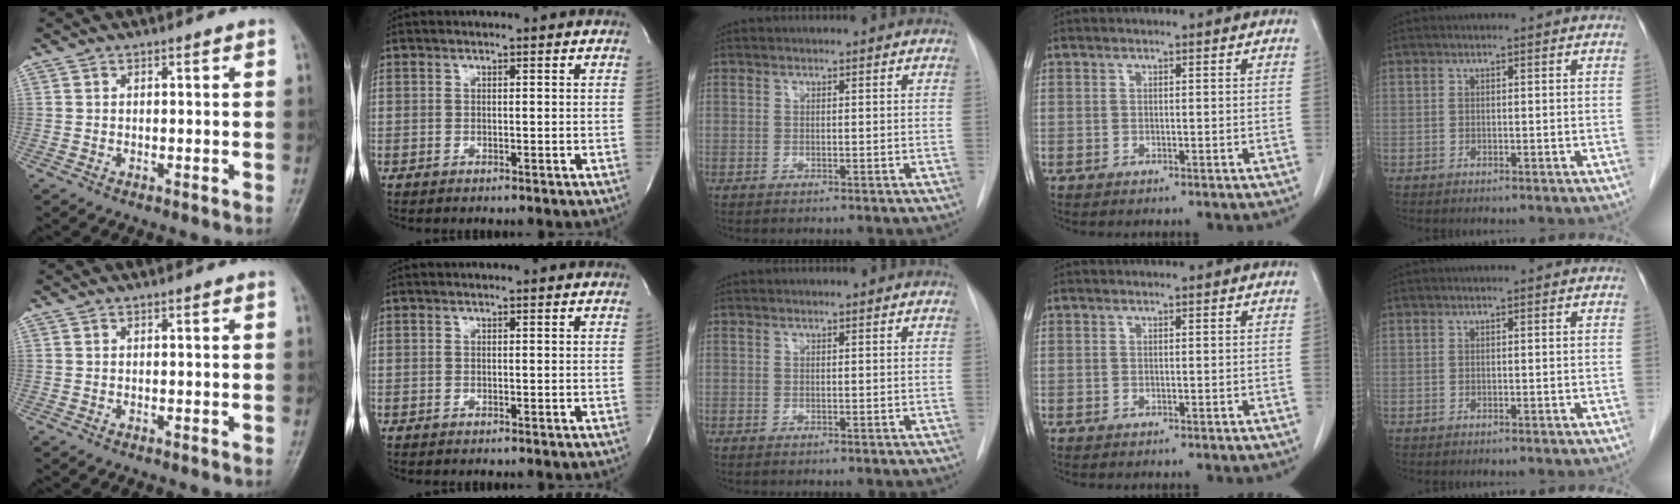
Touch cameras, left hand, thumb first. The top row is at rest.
{}